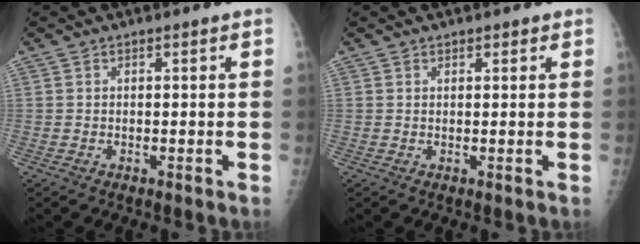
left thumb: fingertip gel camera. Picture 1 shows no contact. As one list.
[{"total": 0.9, "force": [0.7, 0.5, 0.3], "torque": [0.005, -0.003, 0.006]}]